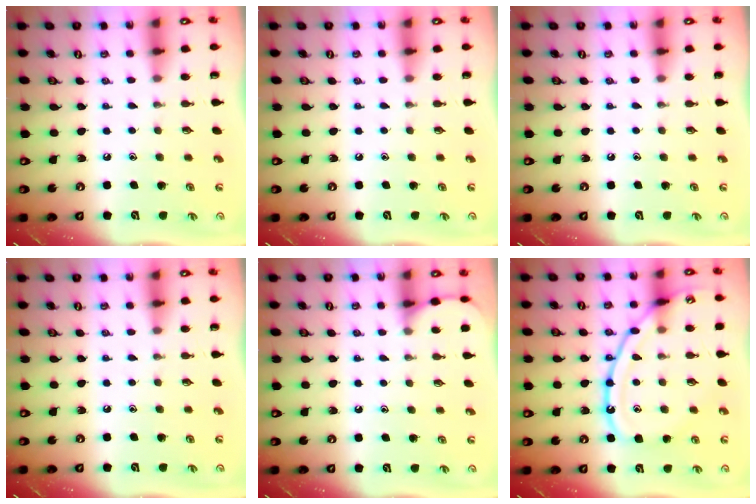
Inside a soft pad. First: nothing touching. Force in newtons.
{"total": 0.0}
{"total": 0.0}
{"total": 0.0}
{"total": 3.3, "press": 3.3, "slide": 0.5}
{"total": 15.7, "press": 15.7, "slide": 1.2}